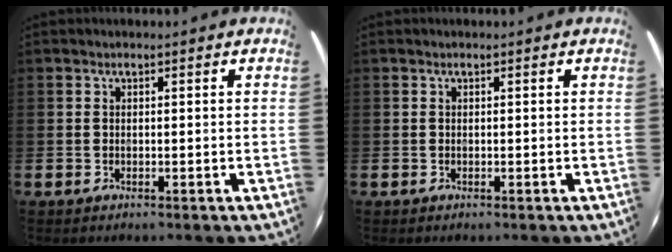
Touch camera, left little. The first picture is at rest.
{"total": 0.0}